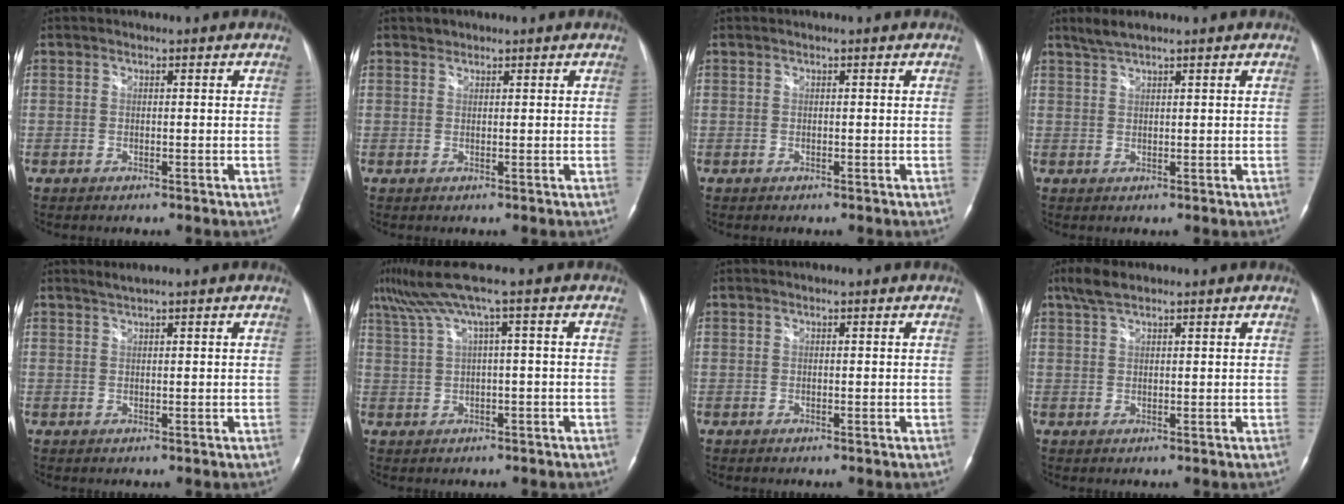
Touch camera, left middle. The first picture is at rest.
{"total": 0.9, "force": [0.8, 0.5, 0.0], "torque": [0.004, 0.003, 0.010]}
{"total": 0.0}
{"total": 2.5, "force": [2.1, 0.2, 1.2], "torque": [-0.032, 0.007, 0.044]}
{"total": 1.0, "force": [0.9, -0.3, 0.4], "torque": [-0.009, 0.004, 0.022]}
{"total": 6.3, "force": [3.0, -1.1, 5.4], "torque": [-0.113, 0.040, 0.064]}
{"total": 0.0}
{"total": 3.4, "force": [2.6, 1.0, 2.0], "torque": [-0.050, 0.013, 0.053]}